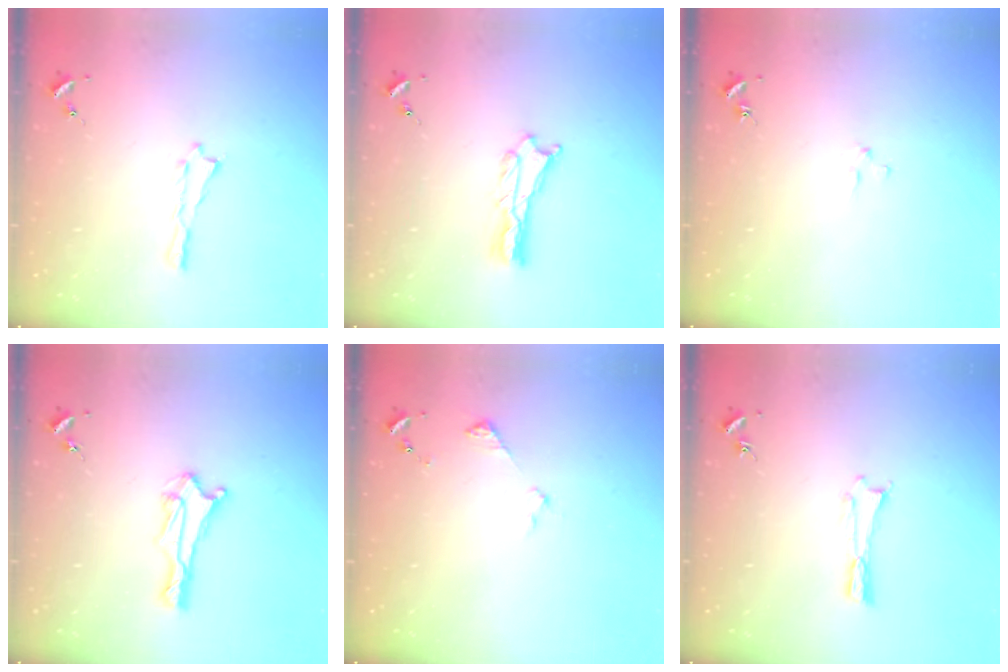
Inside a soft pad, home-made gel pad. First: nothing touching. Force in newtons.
{"total": 1.3, "press": 1.3, "slide": 0.1}
{"total": 1.9, "press": 1.9, "slide": 0.2}
{"total": 2.9, "press": 2.8, "slide": 0.7}
{"total": 2.9, "press": 2.9, "slide": 0.3}
{"total": 0.0}